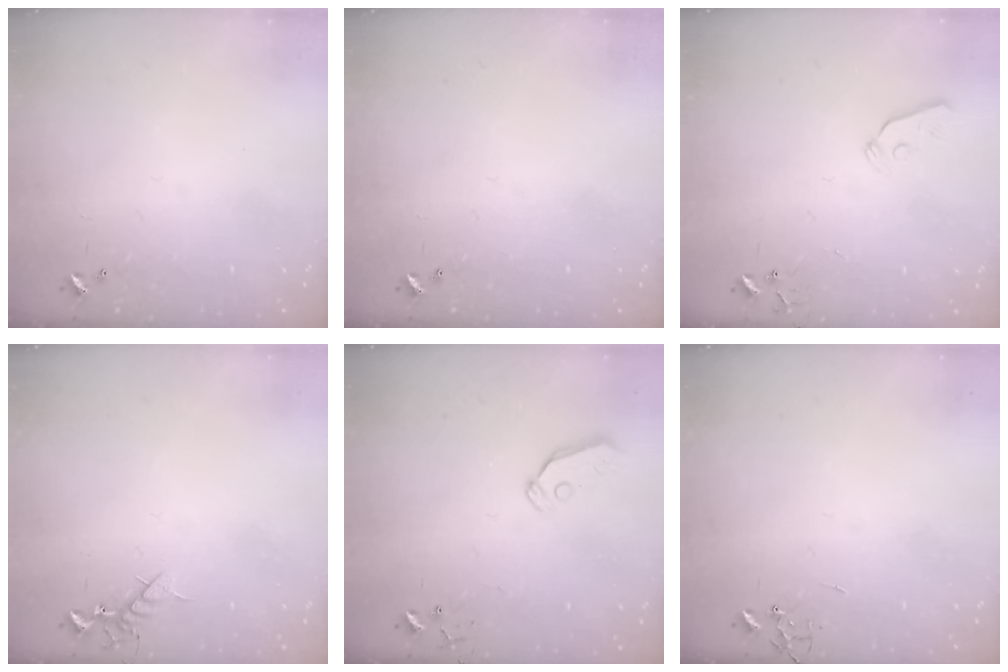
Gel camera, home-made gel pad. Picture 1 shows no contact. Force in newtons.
{"total": 0.0}
{"total": 3.3, "press": 3.2, "slide": 0.8}
{"total": 7.0, "press": 6.9, "slide": 1.1}
{"total": 6.0, "press": 6.0, "slide": 0.5}
{"total": 0.0}